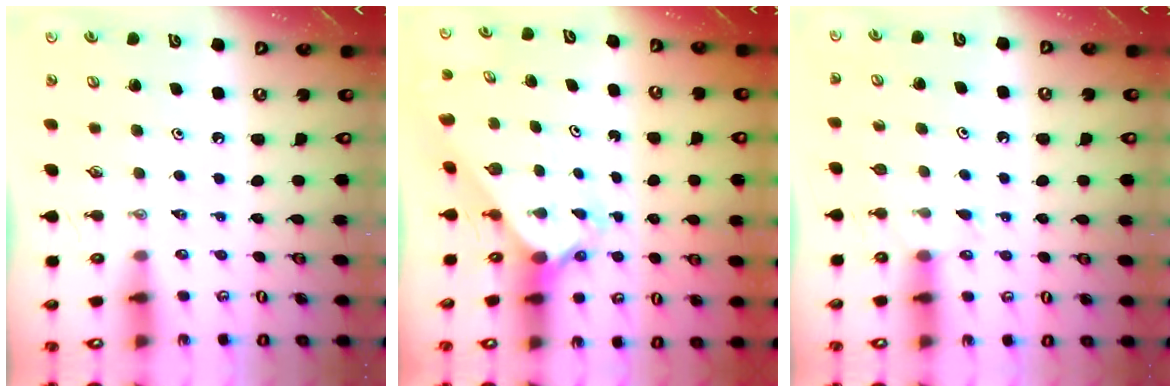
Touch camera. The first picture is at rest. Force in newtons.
{"total": 2.5, "press": 2.5, "slide": 0.2}
{"total": 3.9, "press": 3.9, "slide": 0.6}